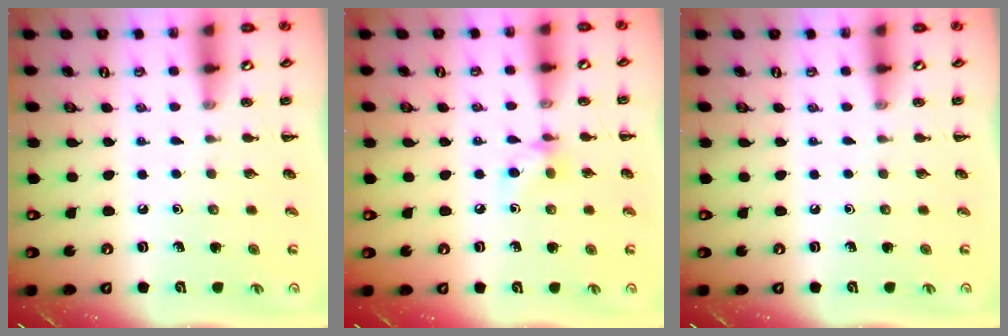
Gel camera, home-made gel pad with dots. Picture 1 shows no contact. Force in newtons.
{"total": 6.0, "press": 5.9, "slide": 0.8}
{"total": 0.0}